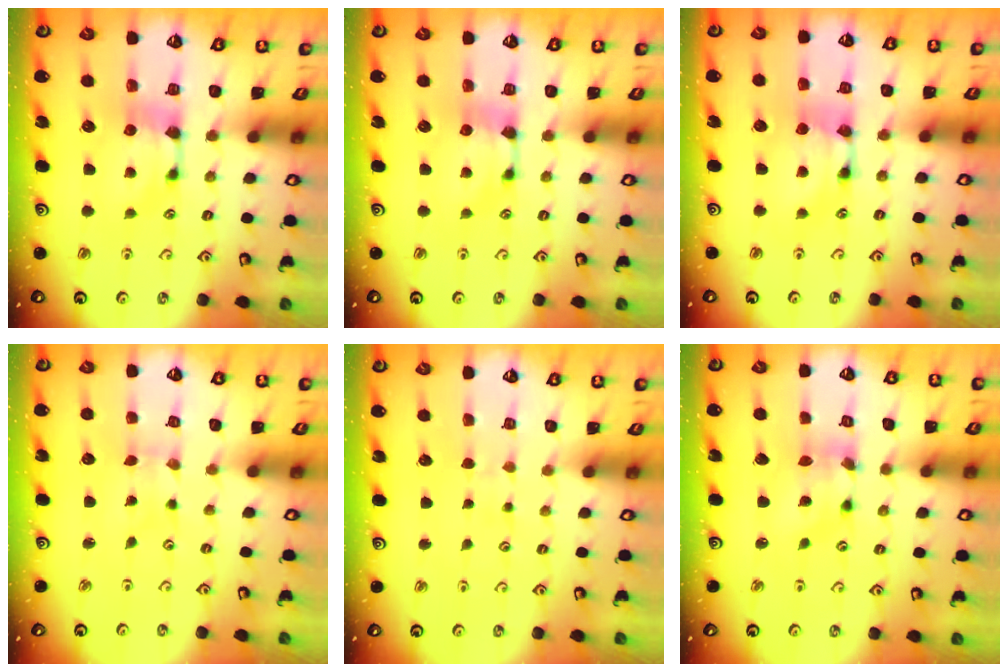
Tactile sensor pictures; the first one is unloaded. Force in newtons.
{"total": 0.0}
{"total": 2.0, "press": 2.0, "slide": 0.1}
{"total": 5.3, "press": 5.3, "slide": 0.7}
{"total": 4.9, "press": 4.9, "slide": 0.3}
{"total": 4.3, "press": 3.9, "slide": 1.9}